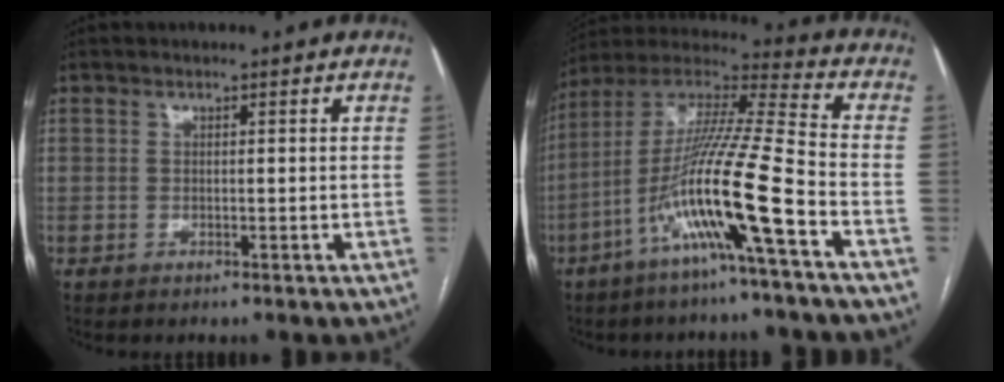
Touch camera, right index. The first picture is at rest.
{"total": 16.9, "force": [-6.7, -1.0, 15.5], "torque": [-0.301, -0.005, -0.133]}